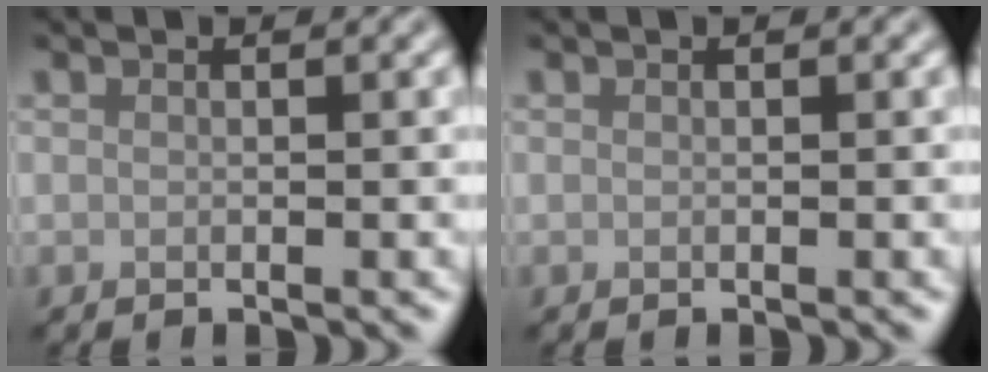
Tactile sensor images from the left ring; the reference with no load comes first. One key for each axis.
{"total": 0.0}